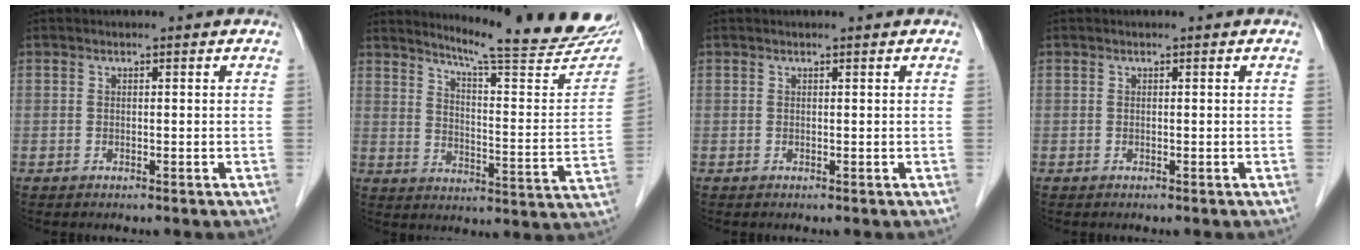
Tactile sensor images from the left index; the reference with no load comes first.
{"total": 22.3, "force": [20.1, 0.8, 9.6], "torque": [-0.135, -0.086, 0.251]}
{"total": 0.6, "force": [0.6, -0.1, 0.2], "torque": [-0.008, 0.001, 0.009]}
{"total": 0.0}